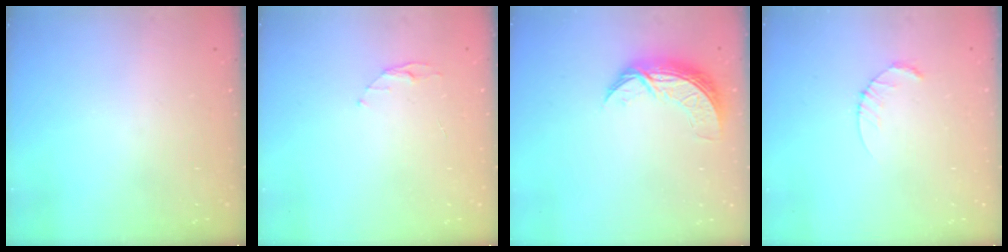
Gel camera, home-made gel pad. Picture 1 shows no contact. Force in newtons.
{"total": 4.4, "press": 4.4, "slide": 0.5}
{"total": 8.2, "press": 8.2, "slide": 0.3}
{"total": 2.6, "press": 2.6, "slide": 0.4}